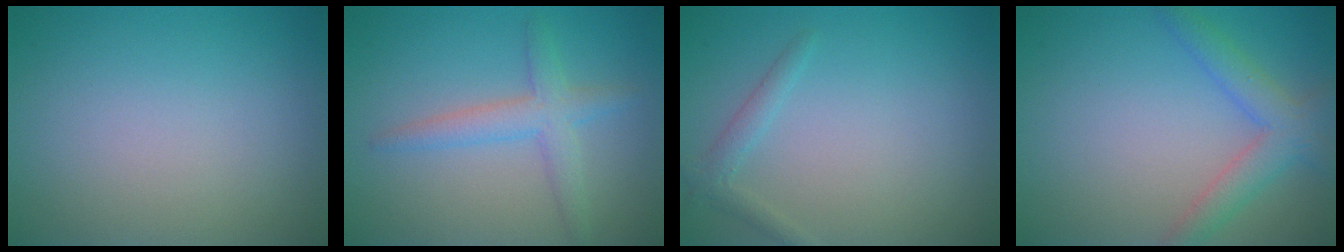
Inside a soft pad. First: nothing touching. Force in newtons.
{"total": 3.0, "press": 3.0, "slide": 0.1}
{"total": 1.4, "press": 1.4, "slide": 0.0}
{"total": 3.5, "press": 3.5, "slide": 0.1}